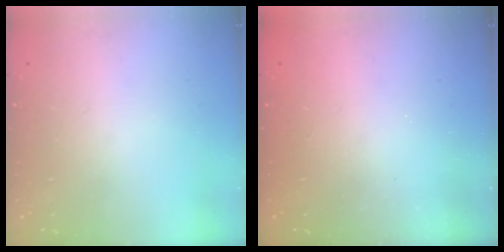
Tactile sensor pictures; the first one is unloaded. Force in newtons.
{"total": 2.6, "press": 2.4, "slide": 0.8}